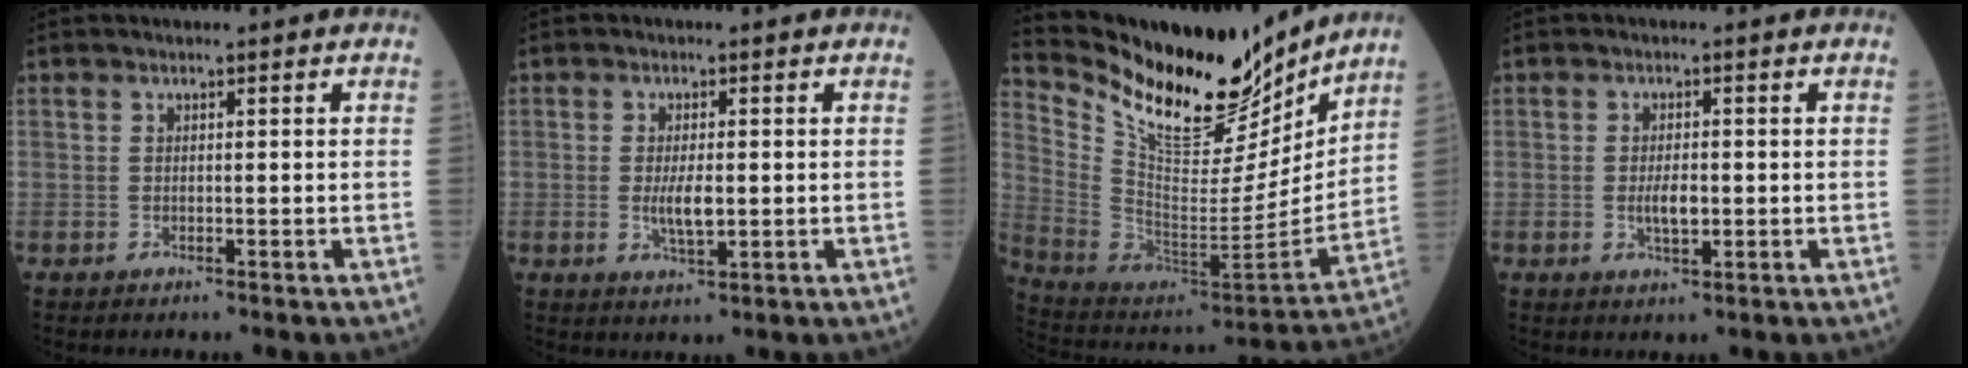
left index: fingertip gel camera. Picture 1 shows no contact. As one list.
[{"total": 3.8, "force": [-0.3, 1.1, 3.6], "torque": [-0.076, -0.006, -0.002]}, {"total": 22.5, "force": [19.3, 5.6, 10.2], "torque": [-0.190, -0.040, 0.327]}, {"total": 3.0, "force": [-0.4, 1.2, 2.8], "torque": [-0.058, -0.001, -0.005]}]